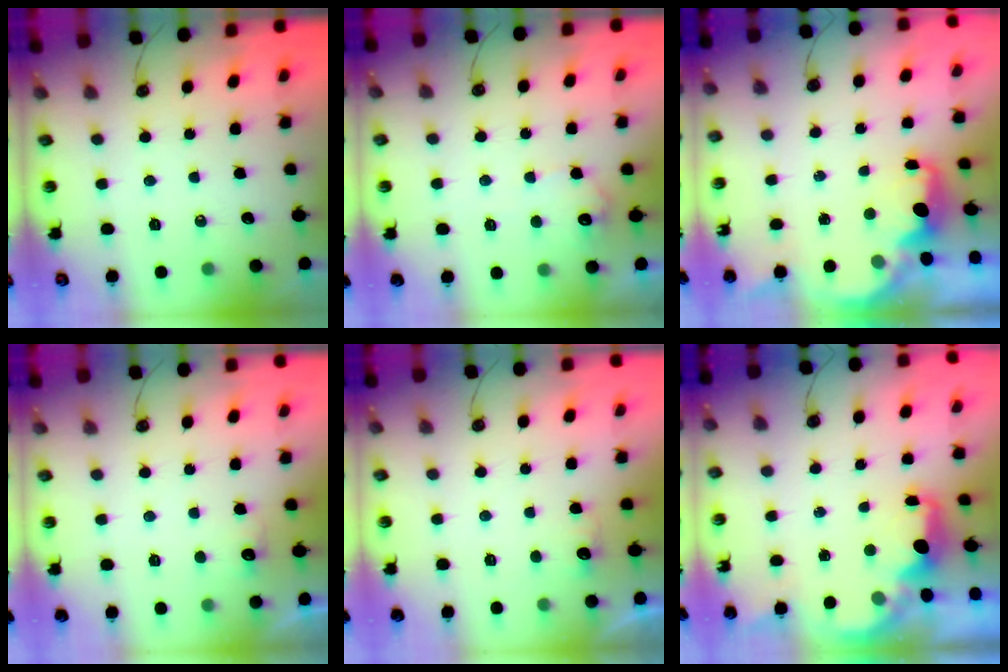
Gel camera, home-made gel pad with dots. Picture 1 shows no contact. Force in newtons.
{"total": 7.0, "press": 6.9, "slide": 0.8}
{"total": 2.5, "press": 2.4, "slide": 0.8}
{"total": 2.9, "press": 2.7, "slide": 0.9}
{"total": 2.2, "press": 2.0, "slide": 0.9}
{"total": 2.3, "press": 2.2, "slide": 0.7}